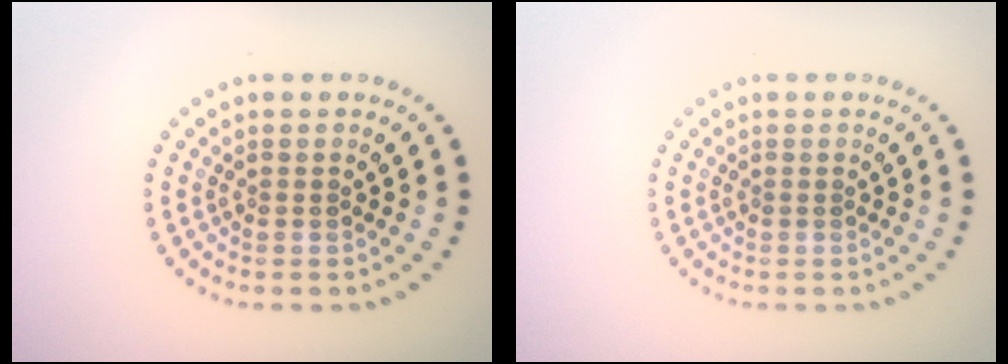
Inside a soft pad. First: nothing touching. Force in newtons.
{"total": 0.0}